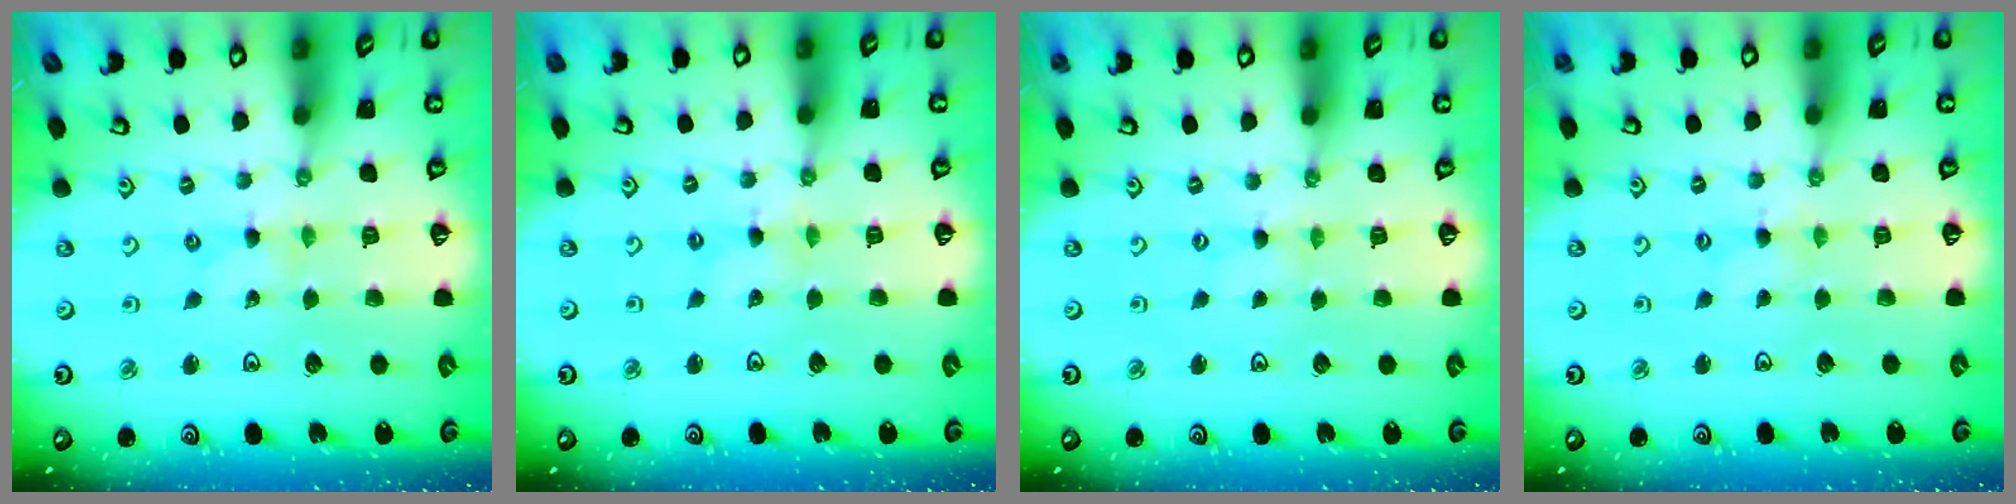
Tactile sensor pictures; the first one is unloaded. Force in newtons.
{"total": 1.4, "press": 1.4, "slide": 0.2}
{"total": 0.0}
{"total": 0.9, "press": 0.9, "slide": 0.2}